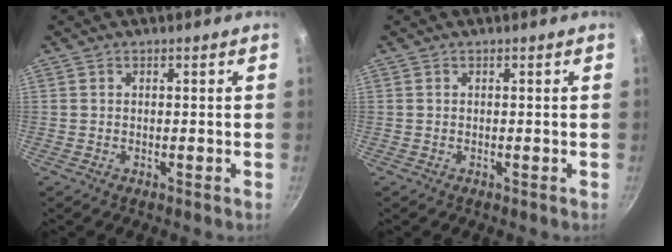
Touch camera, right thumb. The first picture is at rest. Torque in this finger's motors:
{"motor_torque": [0.00, 0.00, 0.06, 0.06, 0.00]}